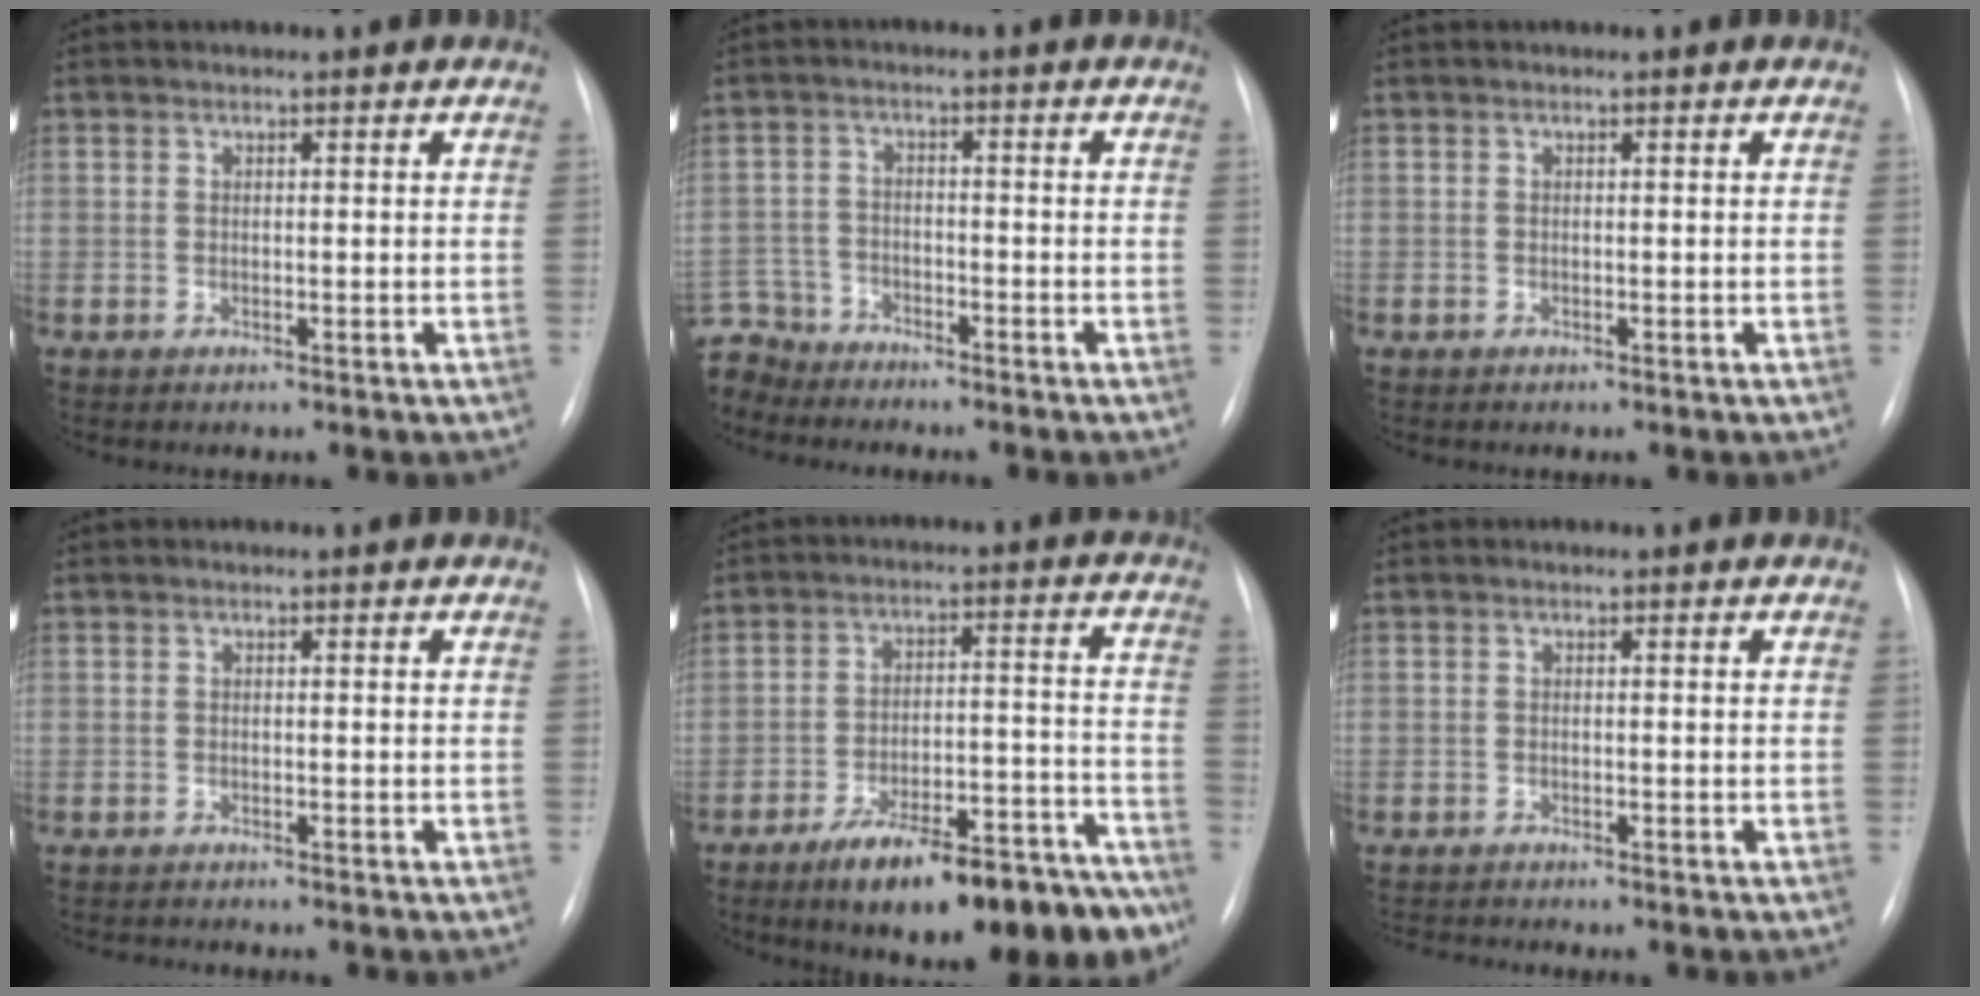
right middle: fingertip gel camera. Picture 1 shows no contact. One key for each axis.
{"total": 7.9, "fx": -7.1, "fy": 3.4, "fz": 0.3, "tx": -0.017, "ty": 0.006, "tz": -0.137}
{"total": 0.0}
{"total": 1.8, "fx": -1.8, "fy": 0.1, "fz": 0.5, "tx": -0.005, "ty": -0.005, "tz": -0.023}
{"total": 18.8, "fx": -13.7, "fy": 5.3, "fz": 11.8, "tx": -0.108, "ty": 0.043, "tz": -0.205}
{"total": 2.2, "fx": -2.2, "fy": -0.1, "fz": 0.3, "tx": -0.002, "ty": -0.008, "tz": -0.034}